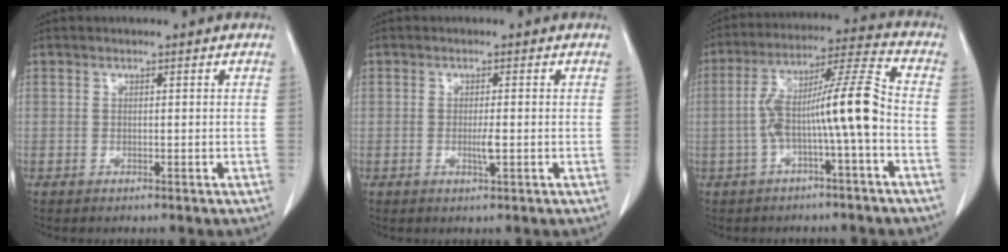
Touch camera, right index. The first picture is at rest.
{"total": 2.0, "force": [-0.4, 0.1, 2.0], "torque": [-0.039, -0.005, -0.008]}
{"total": 11.7, "force": [-2.4, 0.1, 11.5], "torque": [-0.205, 0.036, -0.043]}